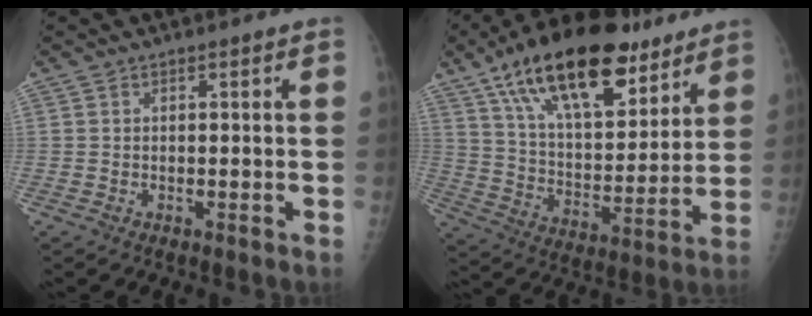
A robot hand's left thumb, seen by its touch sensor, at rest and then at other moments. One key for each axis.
{"total": 25.2, "fx": 15.6, "fy": 11.1, "fz": 16.3, "tx": -0.242, "ty": -0.042, "tz": 0.263}